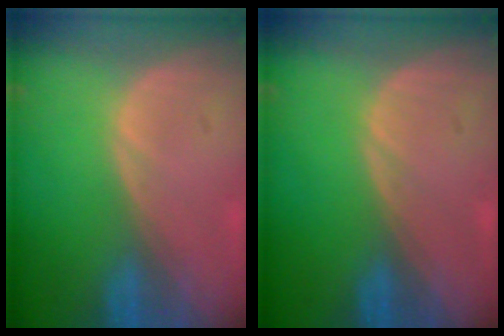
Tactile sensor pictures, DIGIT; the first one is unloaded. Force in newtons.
{"total": 0.0}